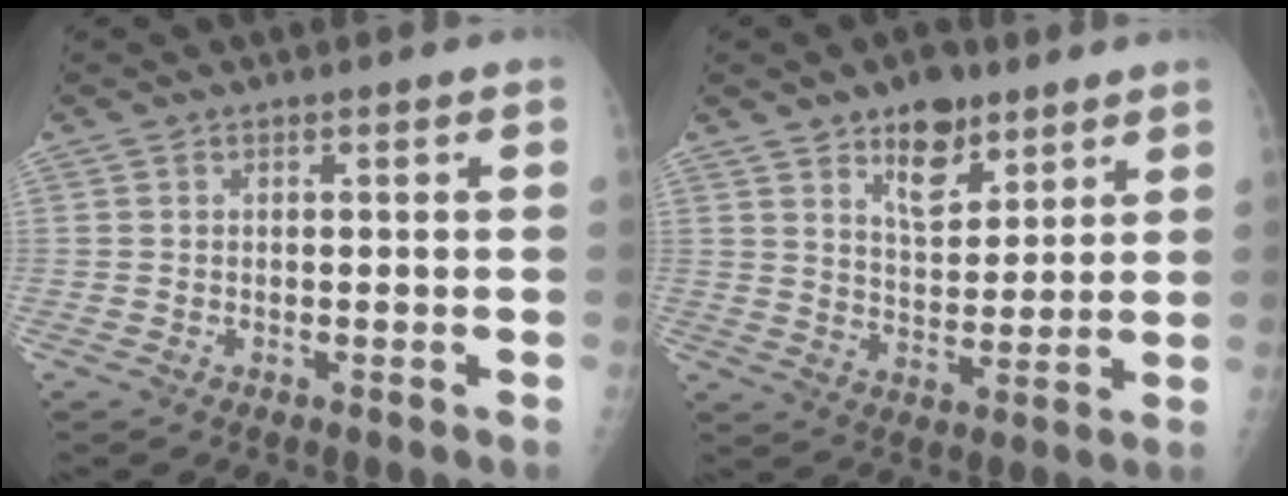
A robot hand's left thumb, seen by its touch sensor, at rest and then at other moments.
{"total": 10.0, "force": [6.3, 5.0, 5.9], "torque": [-0.067, -0.041, 0.107]}